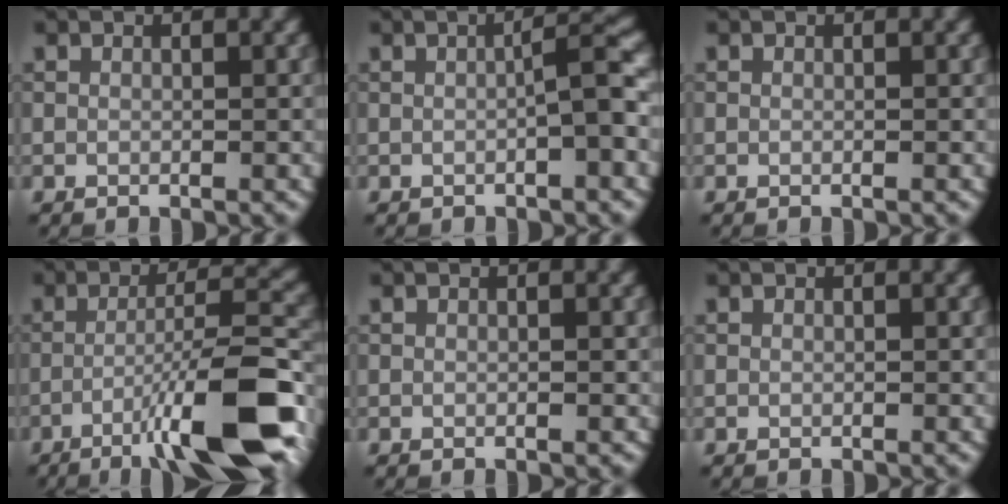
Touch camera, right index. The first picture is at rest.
{"total": 2.7, "force": [-0.7, 0.2, 2.7], "torque": [-0.041, 0.016, -0.014]}
{"total": 0.0}
{"total": 10.8, "force": [-5.5, 1.4, 9.2], "torque": [-0.138, 0.011, -0.094]}
{"total": 0.0}
{"total": 0.0}